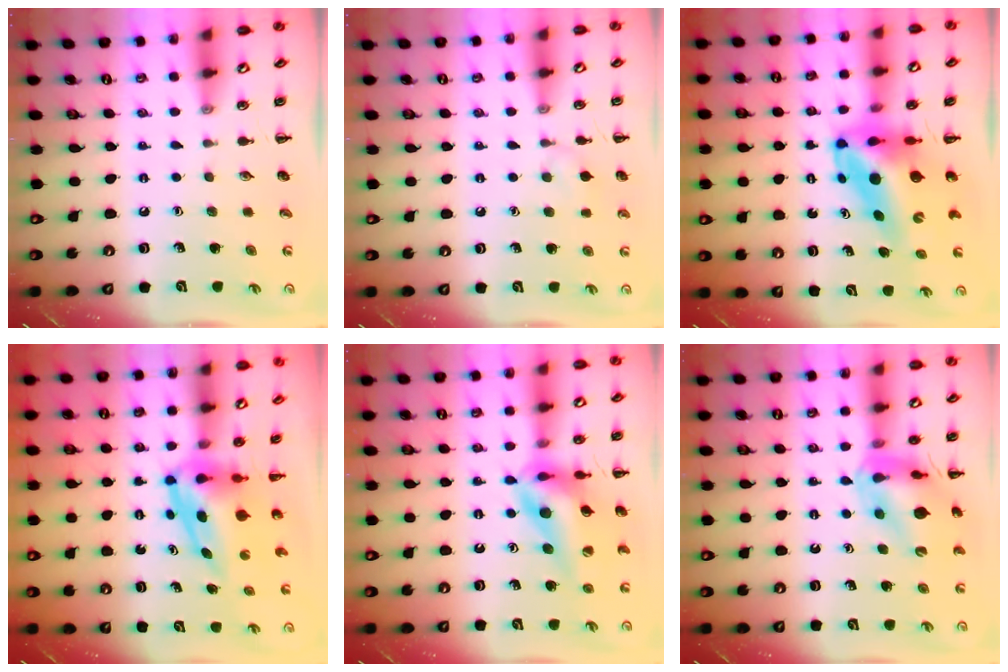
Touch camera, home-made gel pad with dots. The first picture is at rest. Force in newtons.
{"total": 5.6, "press": 5.3, "slide": 1.9}
{"total": 11.0, "press": 10.5, "slide": 3.5}
{"total": 7.7, "press": 7.4, "slide": 2.0}
{"total": 14.9, "press": 14.2, "slide": 4.7}
{"total": 15.7, "press": 15.5, "slide": 2.5}